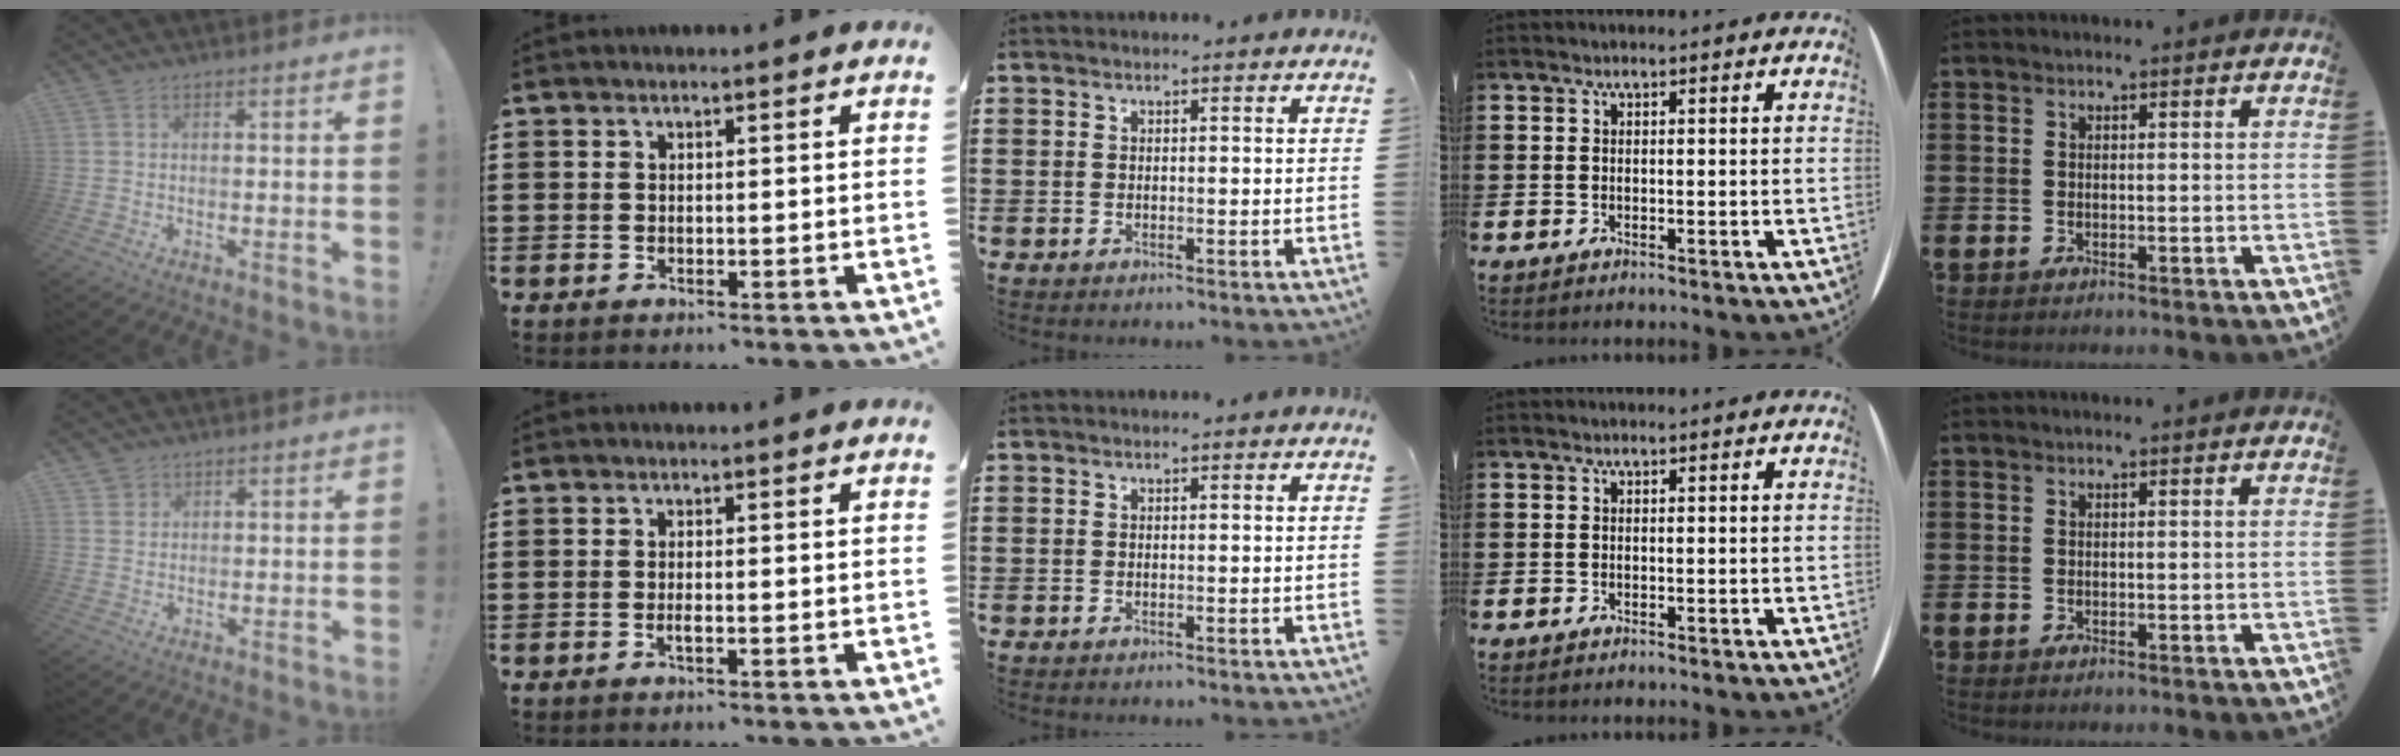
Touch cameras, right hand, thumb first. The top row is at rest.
{"thumb": {"total": 2.0, "force": [1.1, 1.7, 0.0], "torque": [0.011, -0.009, 0.018]}, "index": {"total": 1.0, "force": [-0.4, 0.2, 0.9], "torque": [-0.018, -0.004, -0.007]}}